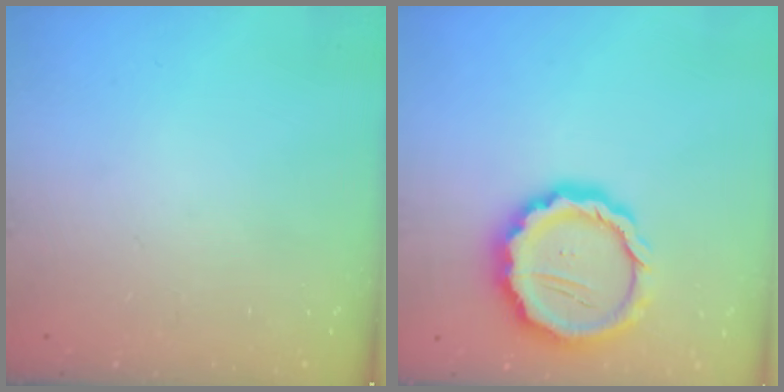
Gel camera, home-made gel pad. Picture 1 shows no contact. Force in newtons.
{"total": 15.3, "press": 15.0, "slide": 2.9}